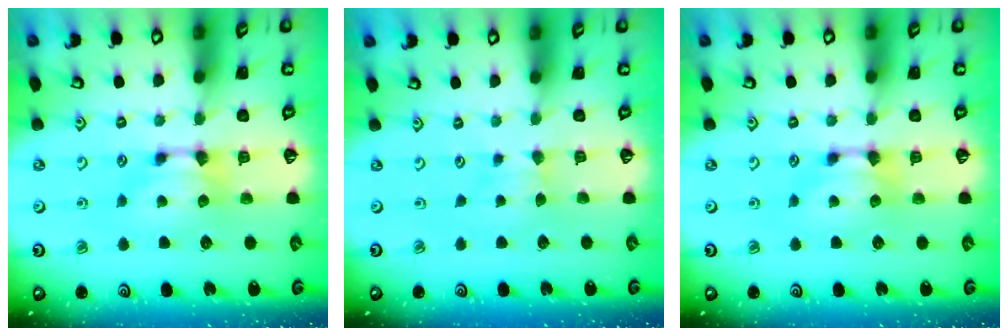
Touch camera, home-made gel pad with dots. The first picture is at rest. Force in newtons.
{"total": 2.6, "press": 2.6, "slide": 0.5}
{"total": 0.0}